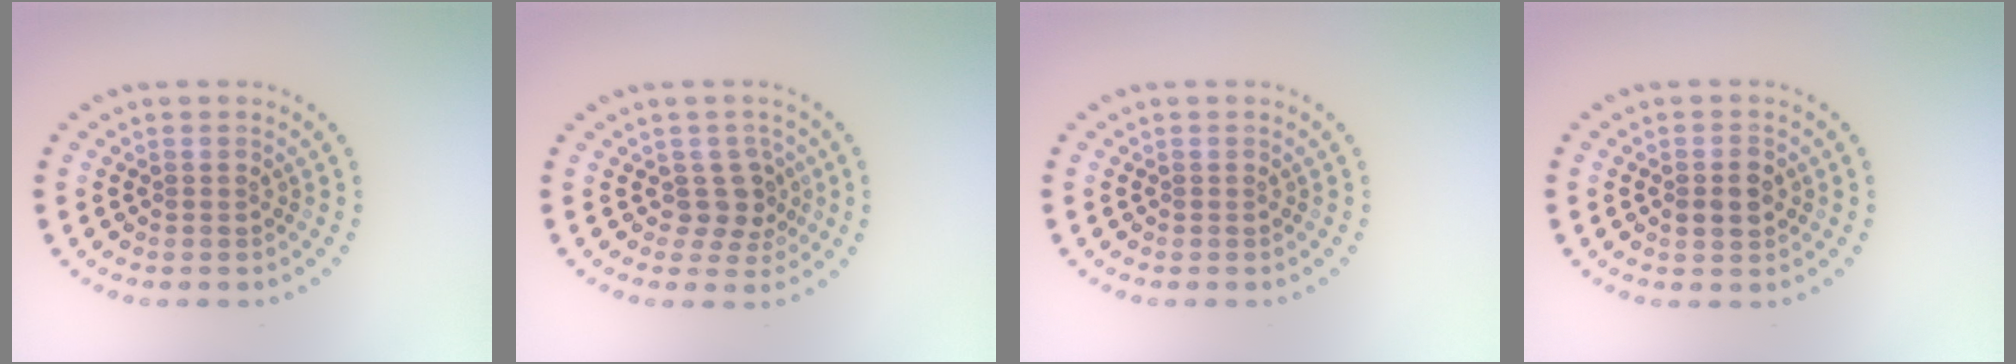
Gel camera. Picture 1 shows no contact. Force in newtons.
{"total": 2.5, "press": 2.0, "slide": 1.6}
{"total": 0.0}
{"total": 2.5, "press": 2.5, "slide": 0.2}